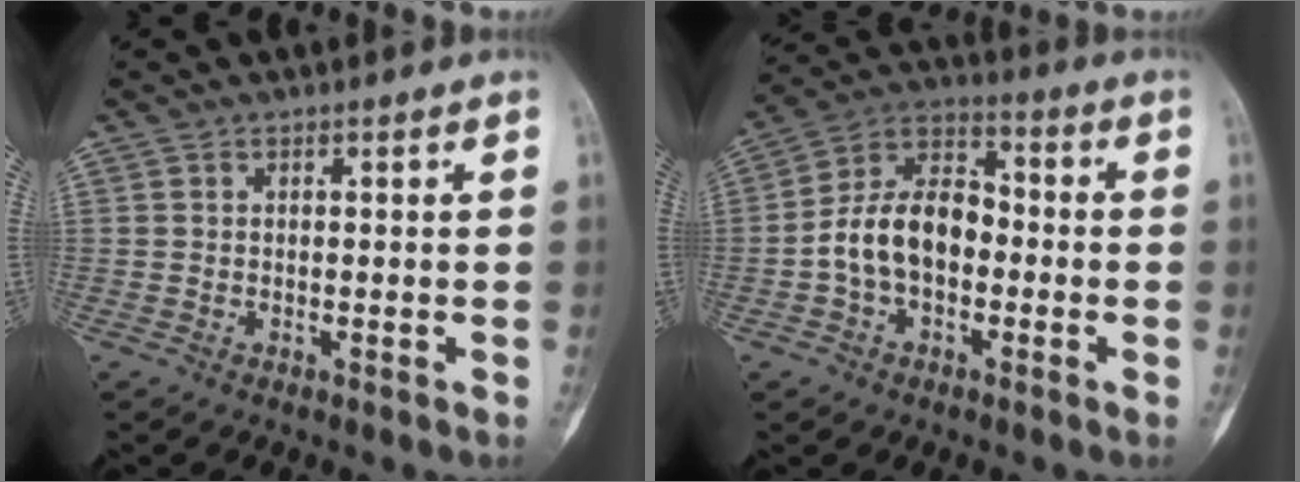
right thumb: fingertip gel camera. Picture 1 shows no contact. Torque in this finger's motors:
{"motor_torque": [0.18, 0.19, 0.31, -0.28, 0.05]}